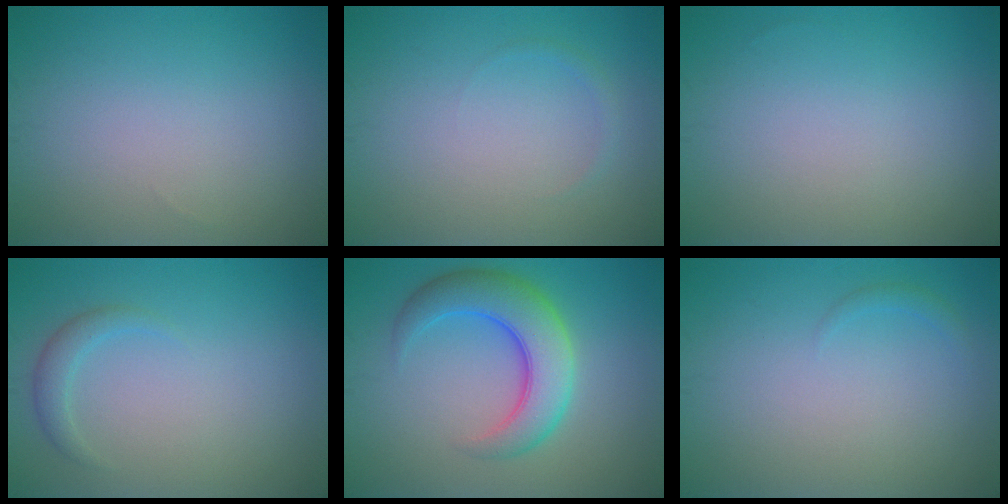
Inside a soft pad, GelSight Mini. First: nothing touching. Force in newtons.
{"total": 0.7, "press": 0.7, "slide": 0.1}
{"total": 0.0}
{"total": 1.5, "press": 1.5, "slide": 0.1}
{"total": 6.6, "press": 6.6, "slide": 0.1}
{"total": 0.7, "press": 0.7, "slide": 0.1}